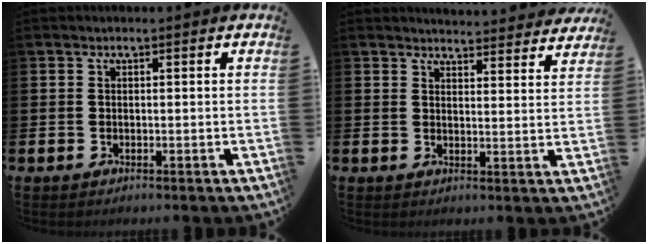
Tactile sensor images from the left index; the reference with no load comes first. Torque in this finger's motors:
{"motor_torque": [0.32, -0.49, 0.50, 0.05]}